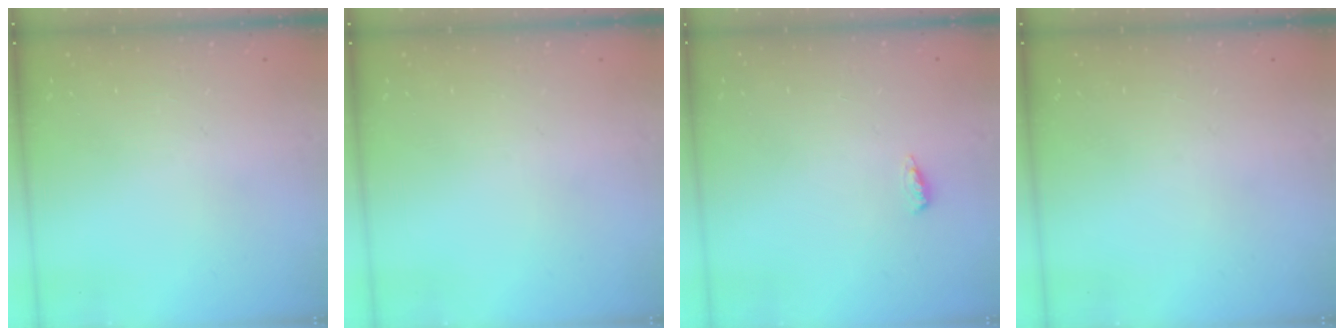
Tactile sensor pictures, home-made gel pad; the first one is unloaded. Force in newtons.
{"total": 0.0}
{"total": 3.4, "press": 3.0, "slide": 1.7}
{"total": 0.0}